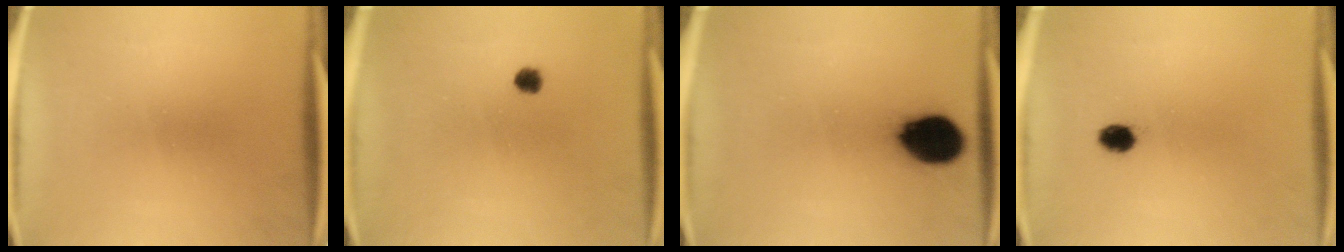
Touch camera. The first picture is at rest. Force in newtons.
{"total": 1.7}
{"total": 12.8}
{"total": 2.9}